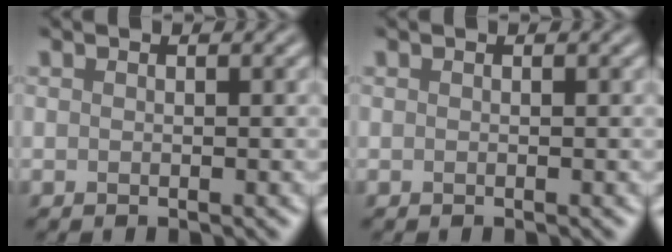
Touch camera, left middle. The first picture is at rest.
{"total": 0.0}